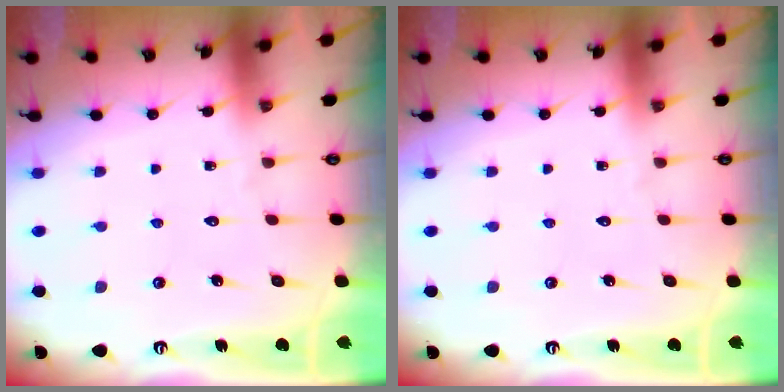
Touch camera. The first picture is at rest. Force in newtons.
{"total": 0.0}